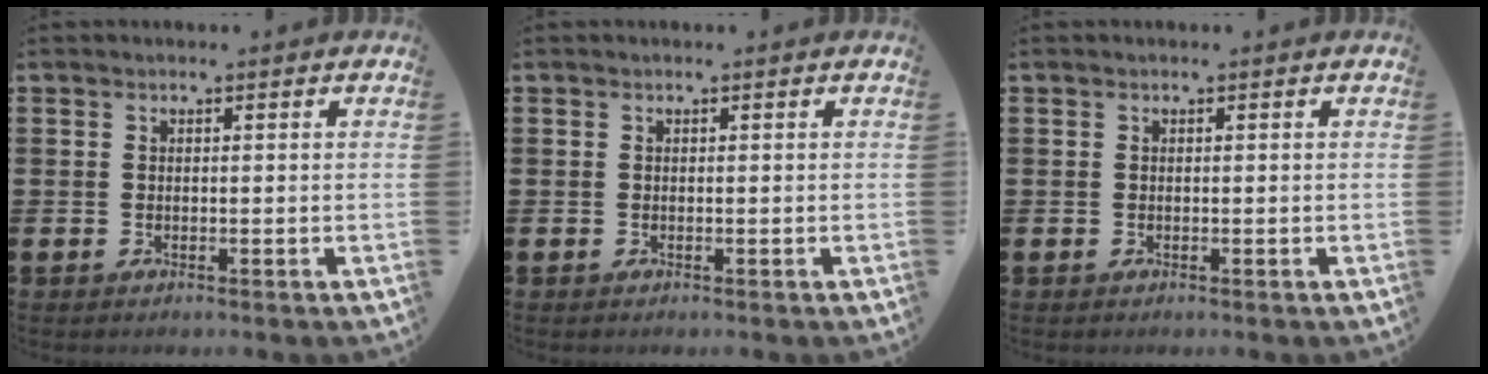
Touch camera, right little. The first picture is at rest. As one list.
[{"total": 0.0}, {"total": 0.0}]